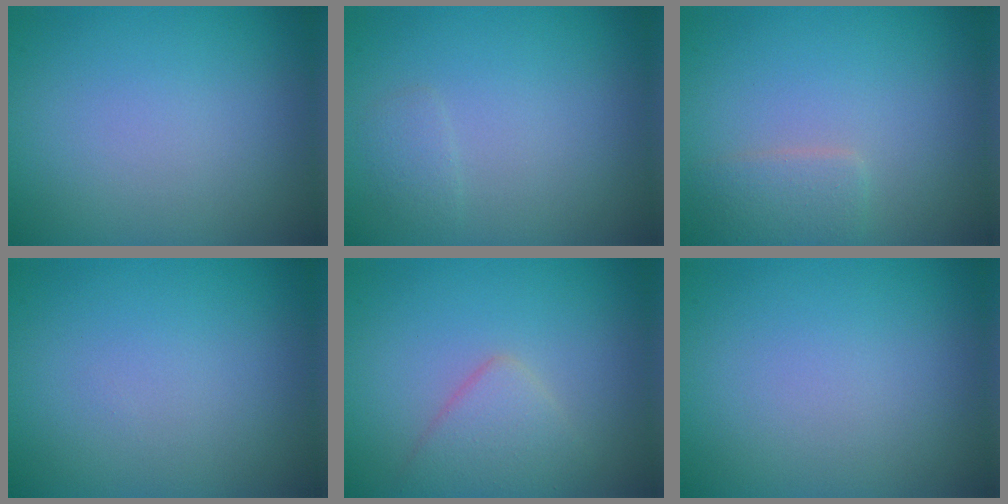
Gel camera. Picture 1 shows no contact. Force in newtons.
{"total": 0.9, "press": 0.9, "slide": 0.0}
{"total": 2.0, "press": 2.0, "slide": 0.1}
{"total": 0.0}
{"total": 2.9, "press": 2.9, "slide": 0.1}
{"total": 0.0}